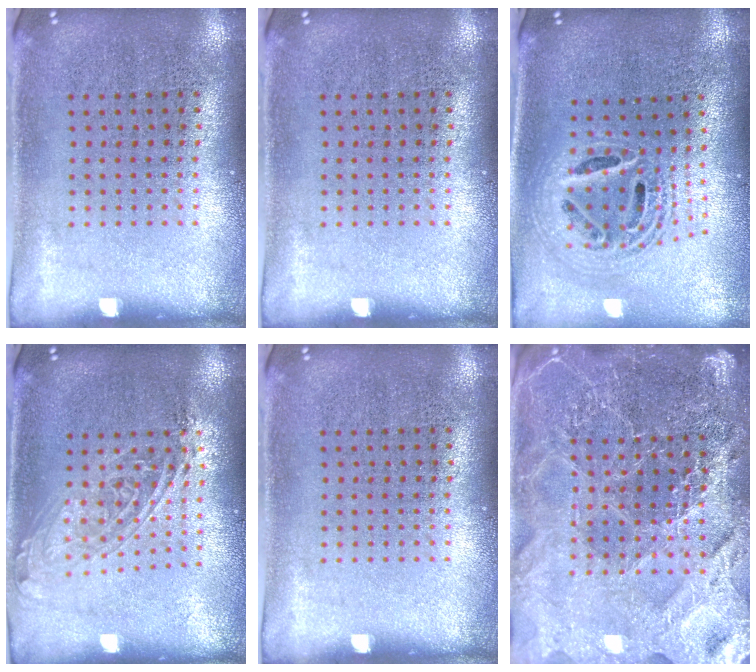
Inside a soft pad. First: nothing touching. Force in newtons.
{"total": 0.0}
{"total": 2.2, "press": 1.7, "slide": 1.4}
{"total": 1.6, "press": 1.3, "slide": 0.9}
{"total": 0.0}
{"total": 5.0, "press": 4.5, "slide": 2.1}